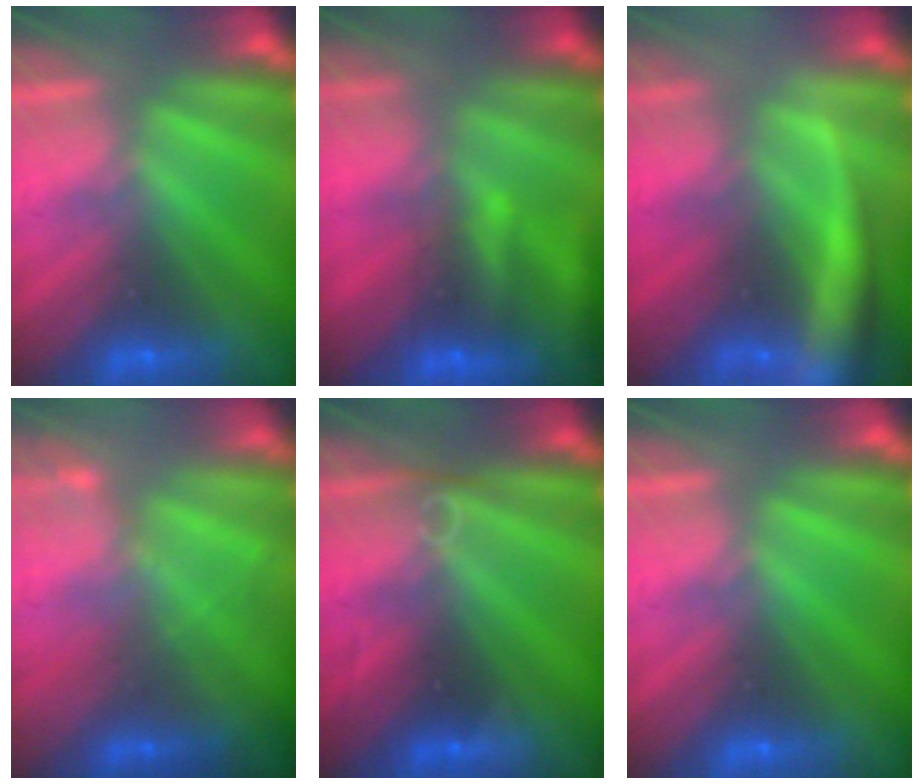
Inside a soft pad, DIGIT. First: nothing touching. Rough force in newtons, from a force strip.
{"total": 7.4}
{"total": 6.8}
{"total": 2.0}
{"total": 2.6}
{"total": 0.0}